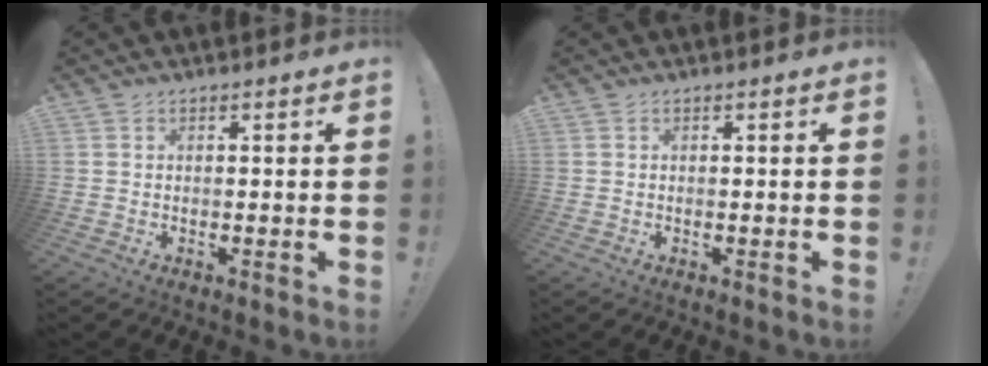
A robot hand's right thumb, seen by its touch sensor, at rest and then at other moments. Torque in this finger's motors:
{"motor_torque": [0.29, 0.18, 0.01, 0.12, -0.10]}